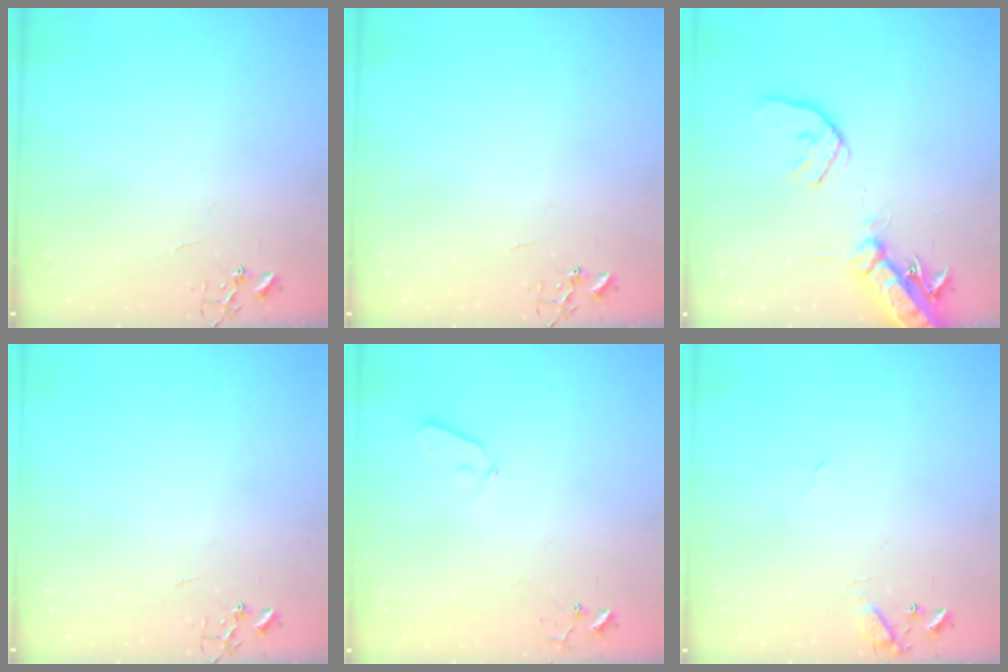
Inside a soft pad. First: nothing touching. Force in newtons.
{"total": 0.0}
{"total": 16.5, "press": 16.2, "slide": 2.9}
{"total": 0.0}
{"total": 3.7, "press": 3.6, "slide": 0.6}
{"total": 8.6, "press": 8.5, "slide": 1.1}